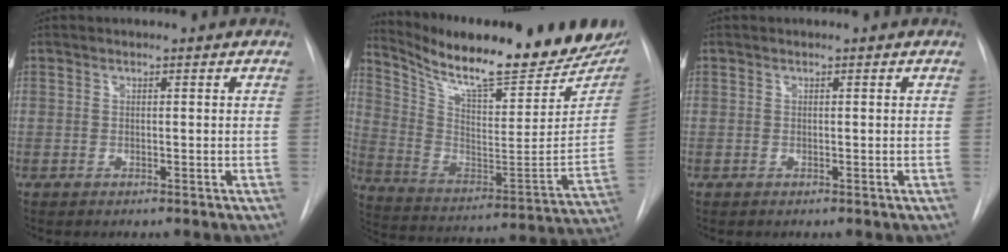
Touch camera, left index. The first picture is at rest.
{"total": 26.9, "force": [22.5, 4.9, 14.0], "torque": [-0.233, -0.054, 0.323]}
{"total": 0.0}